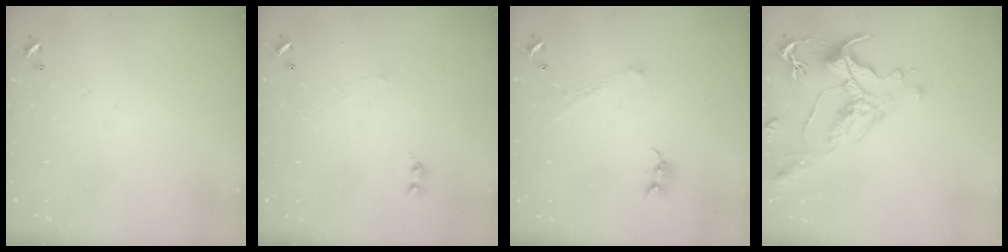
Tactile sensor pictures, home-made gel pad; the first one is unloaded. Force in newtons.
{"total": 2.6, "press": 2.6, "slide": 0.6}
{"total": 1.3, "press": 1.2, "slide": 0.5}
{"total": 1.3, "press": 0.1, "slide": 1.3}